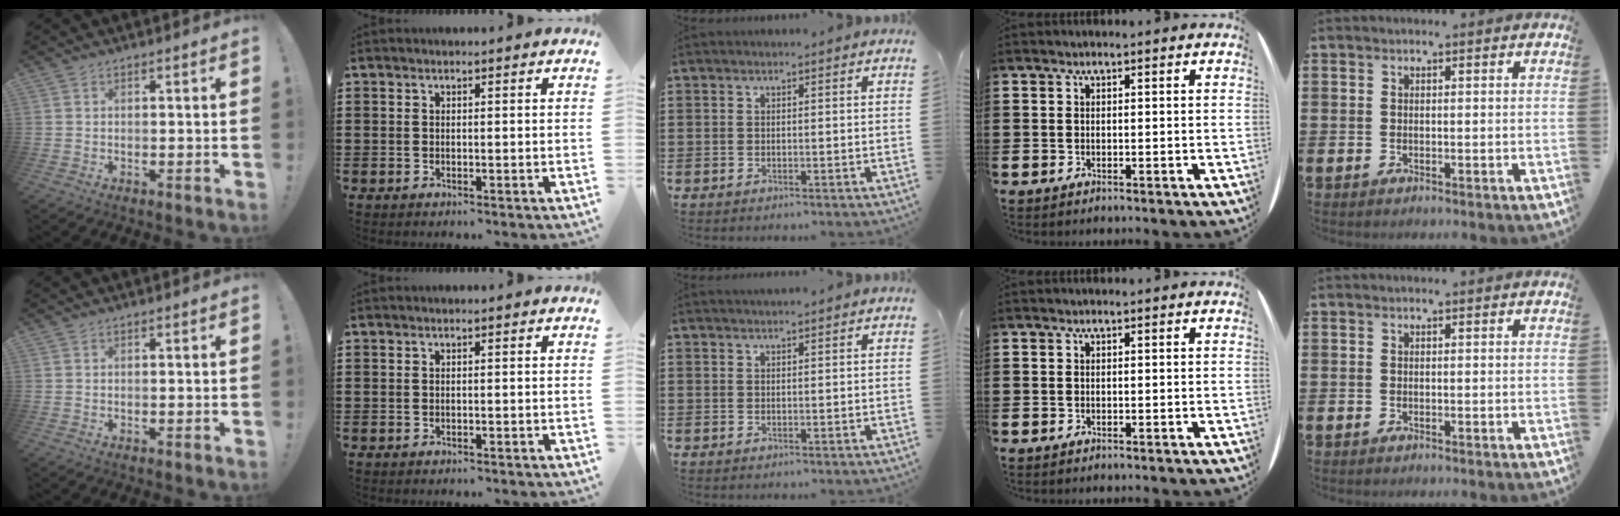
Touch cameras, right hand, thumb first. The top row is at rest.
{"middle": {"total": 0.7, "force": [0.7, 0.0, 0.0], "torque": [-0.003, 0.000, 0.013]}}